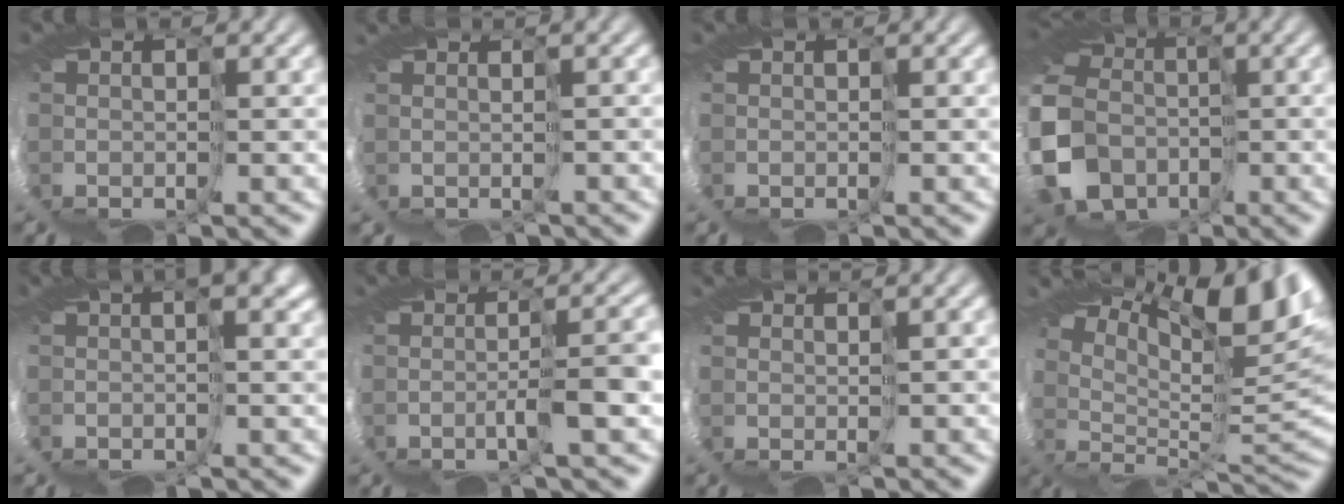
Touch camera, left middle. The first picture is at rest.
{"total": 2.2, "force": [-1.5, -0.8, -1.4], "torque": [0.017, -0.018, -0.002]}
{"total": 0.0}
{"total": 4.0, "force": [-2.0, 3.3, 1.0], "torque": [-0.093, -0.019, -0.046]}
{"total": 2.3, "force": [0.2, -2.3, 0.1], "torque": [-0.001, -0.011, 0.014]}
{"total": 4.4, "force": [0.3, -4.4, -0.1], "torque": [-0.001, 0.004, -0.008]}
{"total": 2.1, "force": [1.2, -1.5, -0.9], "torque": [0.019, -0.003, 0.025]}
{"total": 9.7, "force": [8.6, -2.5, 3.8], "torque": [-0.072, 0.010, 0.153]}